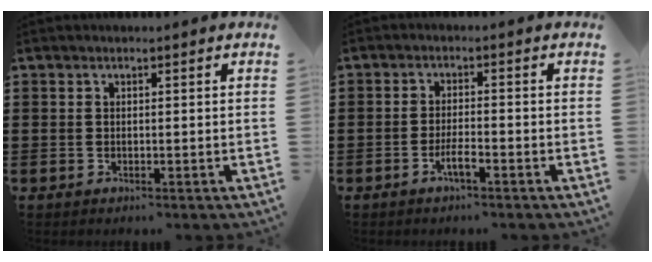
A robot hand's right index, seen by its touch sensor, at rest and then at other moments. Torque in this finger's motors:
{"motor_torque": [1.07, 1.06, 0.12, 0.06]}